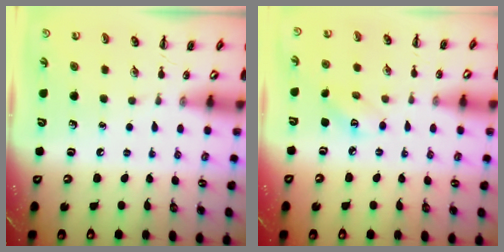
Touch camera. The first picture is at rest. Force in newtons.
{"total": 3.8, "press": 3.7, "slide": 0.9}